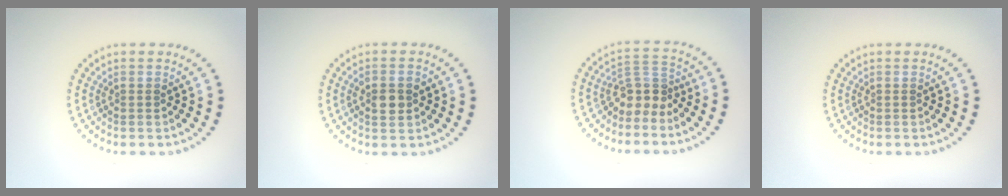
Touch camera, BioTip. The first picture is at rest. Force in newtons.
{"total": 2.4, "press": 2.4, "slide": 0.2}
{"total": 3.0, "press": 2.0, "slide": 2.2}
{"total": 0.0}